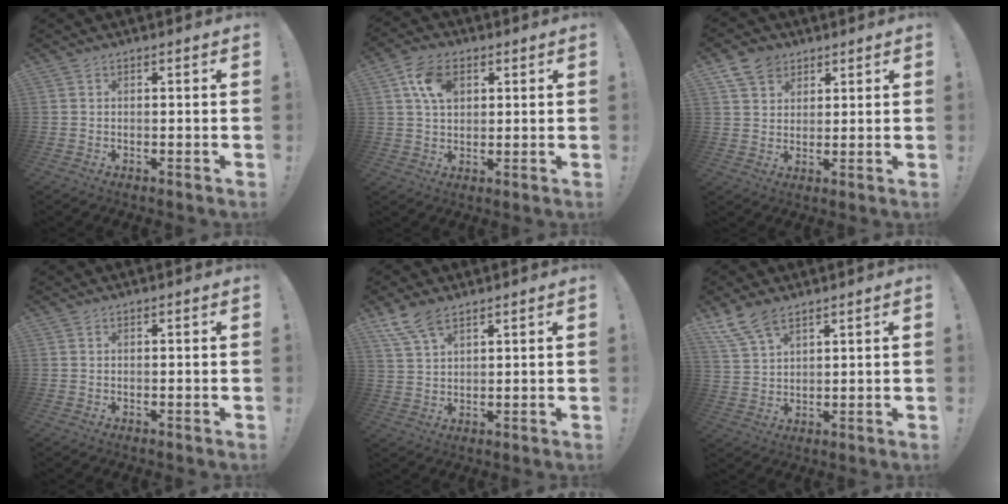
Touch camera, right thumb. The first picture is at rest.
{"total": 9.1, "force": [3.2, 6.3, 5.7], "torque": [-0.102, 0.008, 0.065]}
{"total": 7.6, "force": [4.6, 5.6, 2.2], "torque": [-0.040, -0.019, 0.092]}
{"total": 0.0}
{"total": 7.7, "force": [5.4, 3.3, 4.4], "torque": [-0.095, -0.016, 0.106]}
{"total": 8.6, "force": [6.3, 3.9, 4.4], "torque": [-0.091, -0.025, 0.125]}